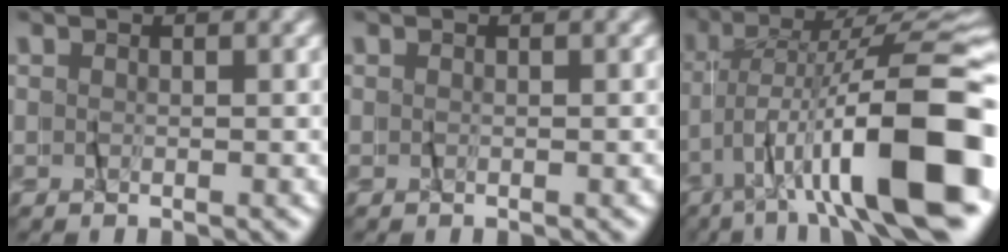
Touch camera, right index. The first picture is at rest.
{"total": 0.0}
{"total": 13.9, "force": [-5.9, 3.4, 12.1], "torque": [-0.178, -0.018, -0.077]}